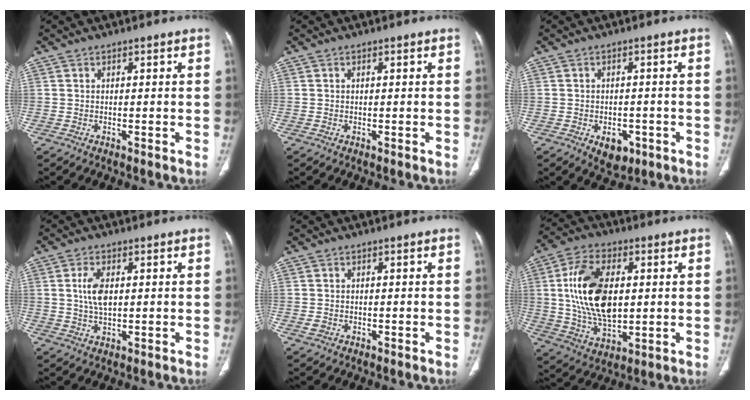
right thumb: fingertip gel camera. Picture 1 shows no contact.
{"total": 0.0}
{"total": 5.1, "force": [-2.2, 3.3, 3.1], "torque": [-0.026, 0.007, -0.020]}
{"total": 5.4, "force": [0.9, 2.8, 4.5], "torque": [-0.088, -0.001, 0.018]}
{"total": 1.1, "force": [-0.3, 0.9, 0.6], "torque": [-0.013, 0.003, -0.003]}
{"total": 17.8, "force": [2.3, 10.3, 14.4], "torque": [-0.256, -0.004, 0.047]}